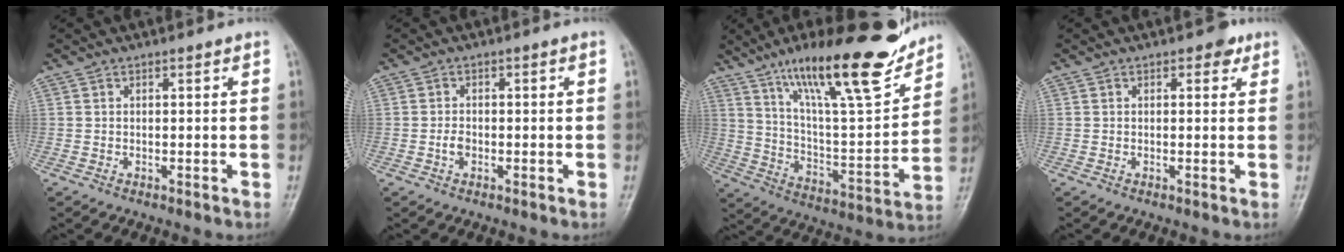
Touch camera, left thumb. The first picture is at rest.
{"total": 1.9, "force": [-0.6, 1.3, 1.2], "torque": [-0.020, 0.009, -0.013]}
{"total": 23.7, "force": [16.2, 5.4, 16.4], "torque": [-0.233, -0.071, 0.270]}
{"total": 2.0, "force": [1.0, 1.3, 1.1], "torque": [0.000, -0.001, 0.008]}